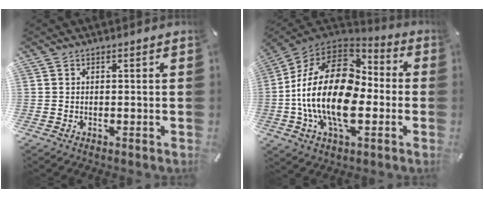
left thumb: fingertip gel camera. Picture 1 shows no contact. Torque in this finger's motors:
{"motor_torque": [1.13, 3.88, 1.93, -0.84, 1.05]}